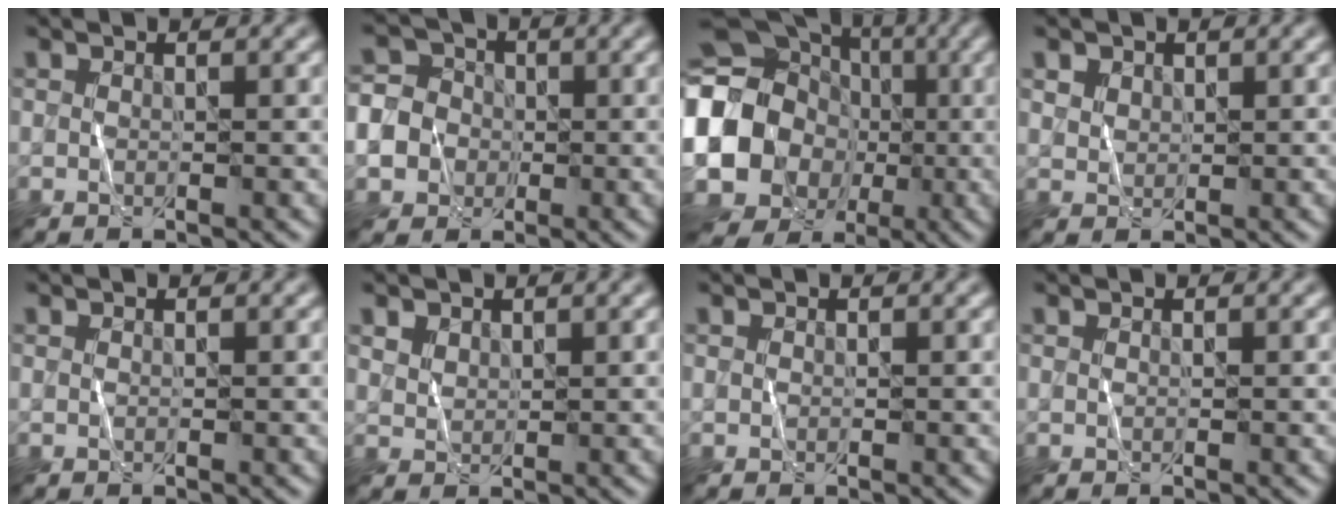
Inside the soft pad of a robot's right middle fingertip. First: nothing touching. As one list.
[{"total": 9.5, "force": [-2.8, 8.6, 2.8], "torque": [-0.069, -0.010, -0.080]}, {"total": 18.9, "force": [-2.7, 16.8, 8.4], "torque": [-0.177, 0.001, -0.085]}, {"total": 2.2, "force": [1.4, 1.5, 0.7], "torque": [-0.022, 0.000, 0.033]}, {"total": 0.0}, {"total": 1.5, "force": [1.1, 1.0, 0.4], "torque": [-0.010, -0.005, 0.028]}, {"total": 0.0}, {"total": 0.0}]